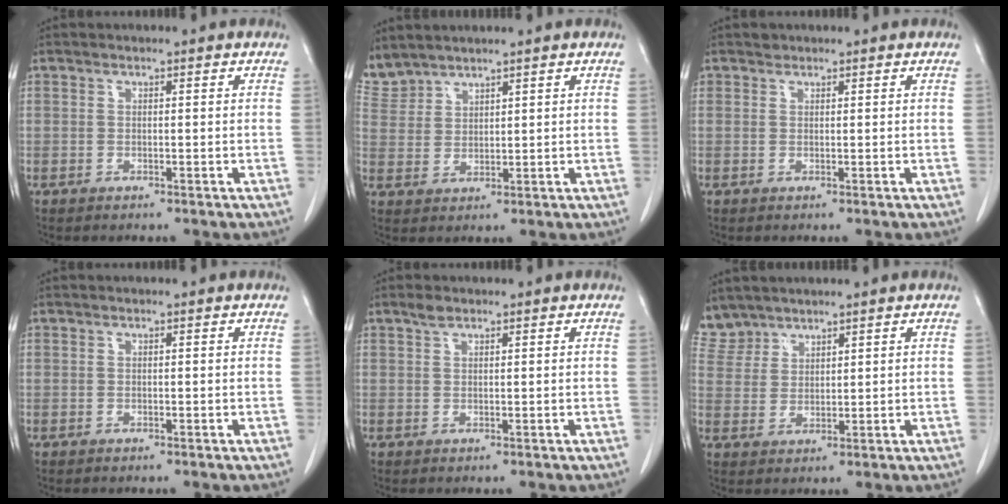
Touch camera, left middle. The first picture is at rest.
{"total": 4.2, "force": [4.1, 0.8, -0.2], "torque": [-0.006, 0.008, 0.096]}
{"total": 0.7, "force": [0.6, 0.3, -0.1], "torque": [-0.001, 0.000, 0.008]}
{"total": 0.0}
{"total": 1.3, "force": [1.0, 0.5, 0.6], "torque": [-0.015, 0.003, 0.020]}
{"total": 4.5, "force": [4.2, 1.7, -0.5], "torque": [0.009, 0.006, 0.094]}